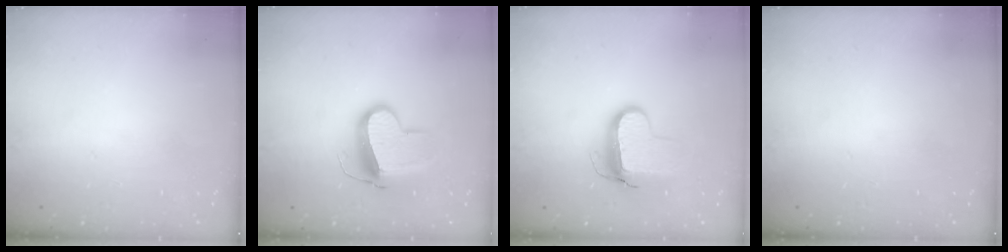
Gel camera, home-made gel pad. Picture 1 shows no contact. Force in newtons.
{"total": 13.4, "press": 13.3, "slide": 1.3}
{"total": 9.9, "press": 9.9, "slide": 0.9}
{"total": 0.0}